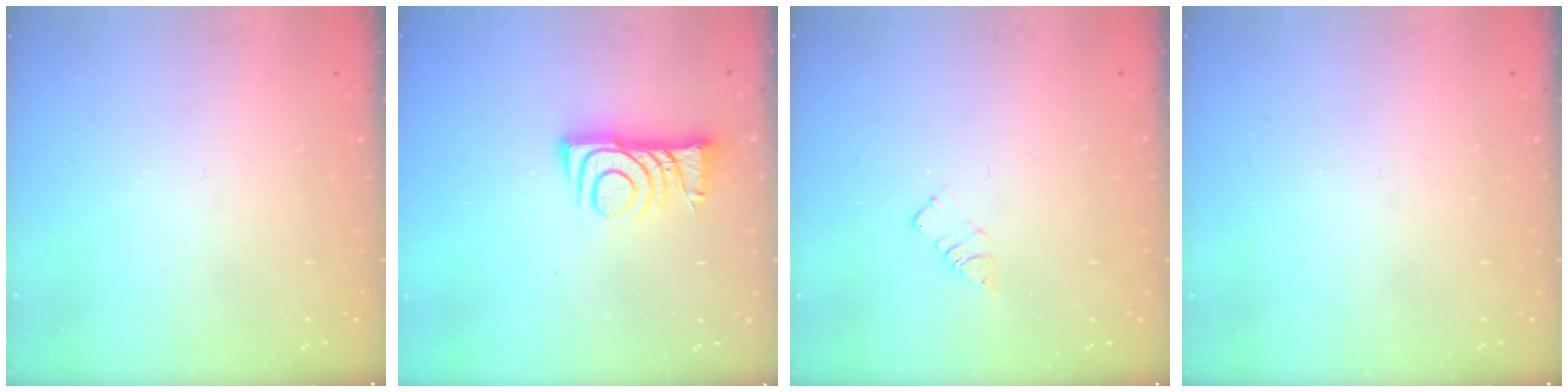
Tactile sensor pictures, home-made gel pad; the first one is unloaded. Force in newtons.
{"total": 7.6, "press": 7.6, "slide": 0.7}
{"total": 3.4, "press": 3.4, "slide": 0.2}
{"total": 0.0}